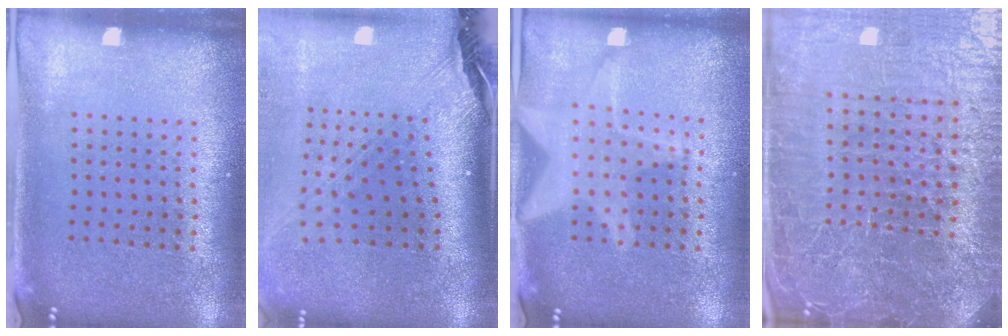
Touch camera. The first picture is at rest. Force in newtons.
{"total": 3.1, "press": 2.2, "slide": 2.2}
{"total": 2.1, "press": 2.1, "slide": 0.2}
{"total": 7.2, "press": 6.3, "slide": 3.6}